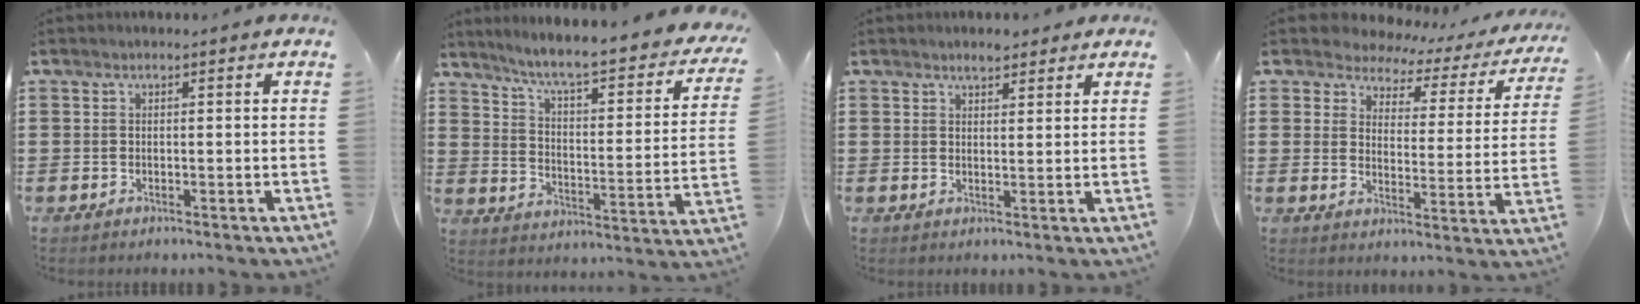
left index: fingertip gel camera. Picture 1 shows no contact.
{"total": 6.2, "force": [5.1, -0.4, 3.6], "torque": [-0.089, -0.044, 0.076]}
{"total": 2.2, "force": [1.9, 0.6, 0.9], "torque": [-0.019, 0.004, 0.036]}
{"total": 3.7, "force": [3.4, 1.5, 0.5], "torque": [-0.035, -0.022, 0.053]}